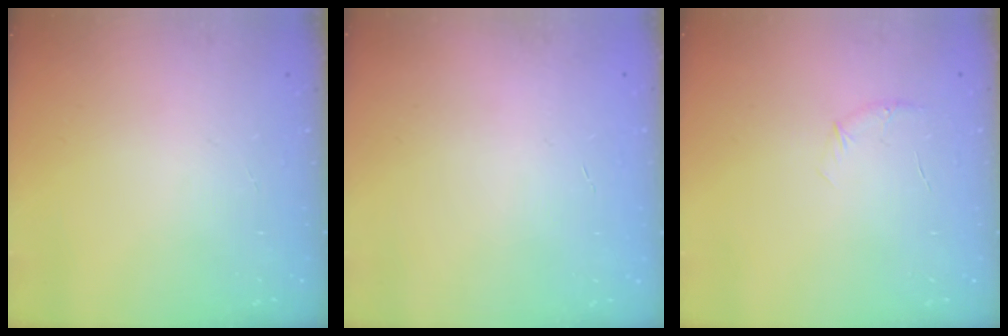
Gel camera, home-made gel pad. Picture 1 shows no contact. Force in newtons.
{"total": 0.0}
{"total": 5.2, "press": 5.0, "slide": 1.5}